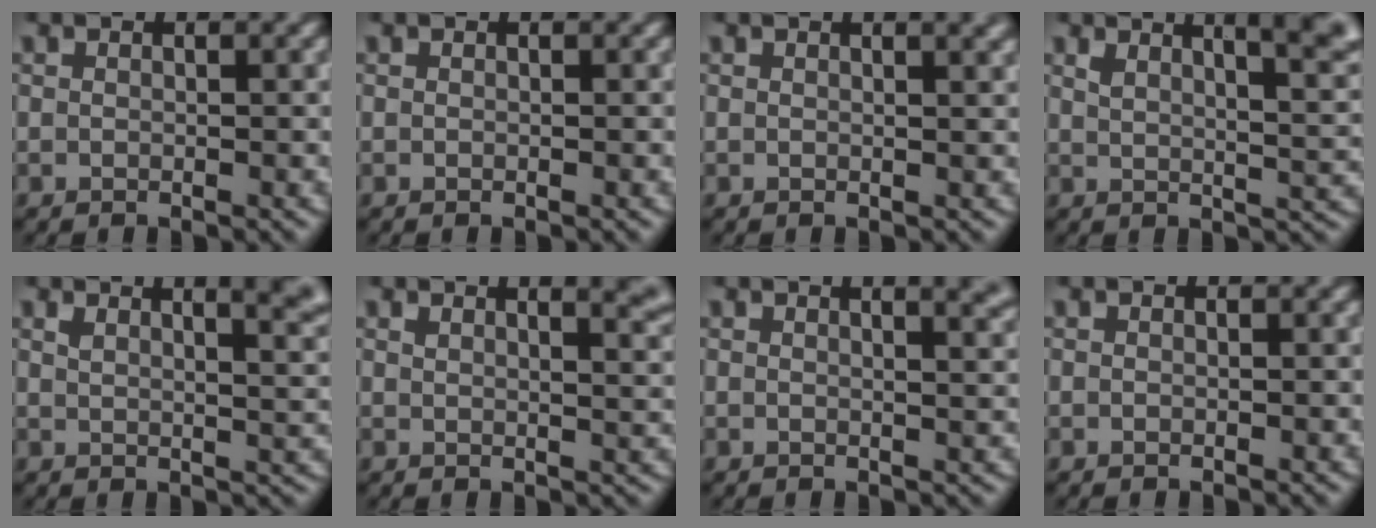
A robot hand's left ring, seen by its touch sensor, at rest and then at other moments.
{"total": 0.0}
{"total": 1.6, "force": [1.0, 0.1, 1.2], "torque": [-0.009, 0.006, 0.013]}
{"total": 9.6, "force": [4.4, 3.7, 7.6], "torque": [-0.078, 0.012, 0.065]}
{"total": 8.0, "force": [4.4, 3.3, 5.9], "torque": [-0.053, 0.018, 0.059]}
{"total": 5.3, "force": [3.3, 1.8, 3.7], "torque": [-0.027, 0.010, 0.046]}
{"total": 4.8, "force": [2.9, 1.6, 3.5], "torque": [-0.027, 0.015, 0.036]}
{"total": 0.0}